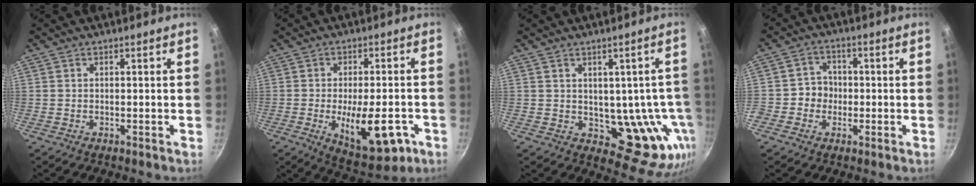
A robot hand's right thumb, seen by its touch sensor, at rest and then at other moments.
{"total": 14.9, "force": [-4.4, 6.2, 12.8], "torque": [-0.164, 0.005, -0.052]}
{"total": 13.0, "force": [-0.6, 8.1, 10.1], "torque": [-0.071, -0.013, 0.007]}
{"total": 4.5, "force": [-1.0, 4.3, 1.2], "torque": [0.017, 0.016, -0.025]}